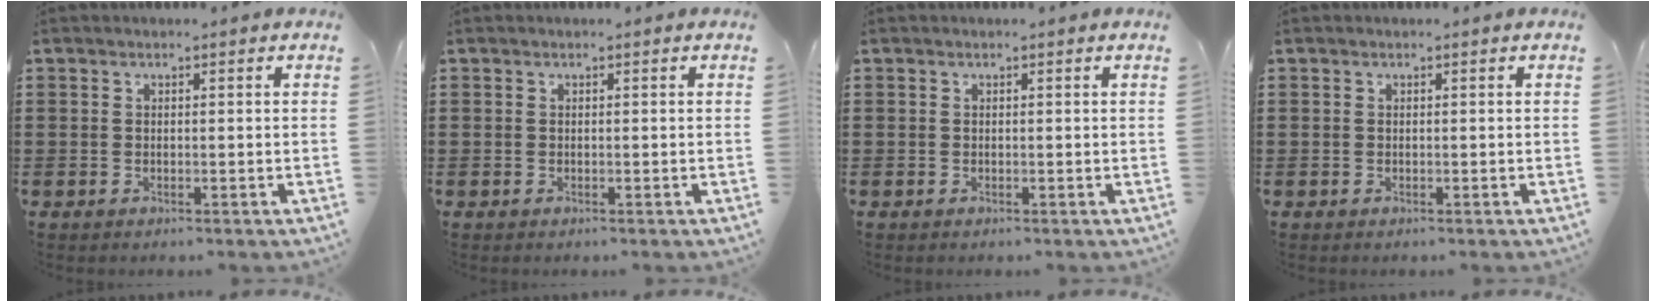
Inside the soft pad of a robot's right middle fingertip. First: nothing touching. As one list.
[{"total": 0.0}, {"total": 0.0}, {"total": 0.0}]